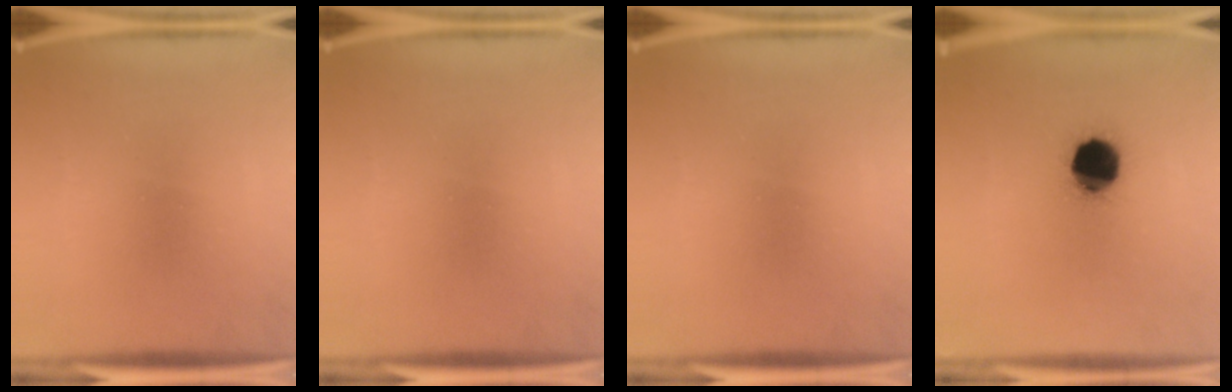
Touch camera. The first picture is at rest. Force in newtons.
{"total": 0.0}
{"total": 0.0}
{"total": 13.4}